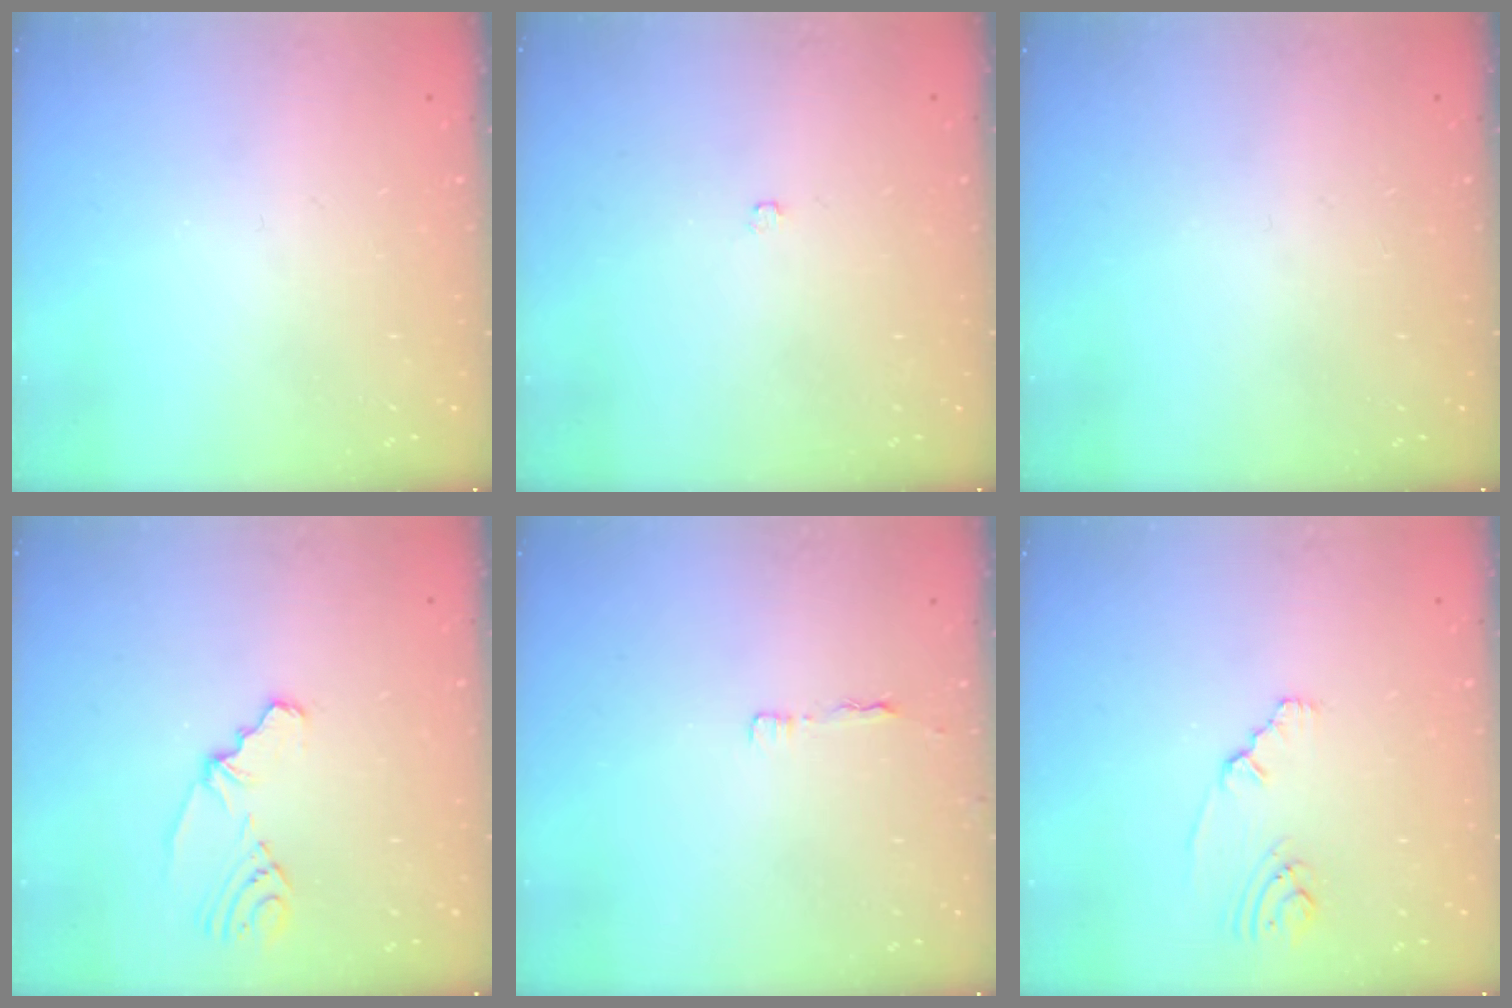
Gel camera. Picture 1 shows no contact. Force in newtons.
{"total": 2.0, "press": 2.0, "slide": 0.3}
{"total": 0.0}
{"total": 4.6, "press": 1.9, "slide": 4.2}
{"total": 2.9, "press": 2.9, "slide": 0.4}
{"total": 2.1, "press": 2.1, "slide": 0.4}